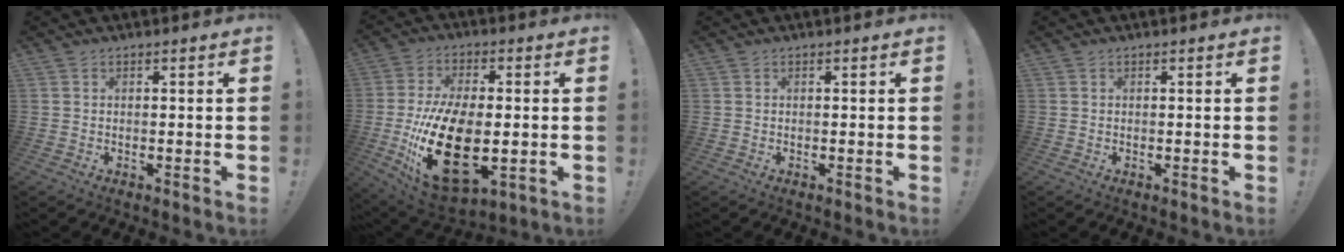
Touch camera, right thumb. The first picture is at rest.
{"total": 23.8, "force": [-4.1, 13.0, 19.6], "torque": [-0.385, 0.003, -0.053]}
{"total": 0.0}
{"total": 0.0}